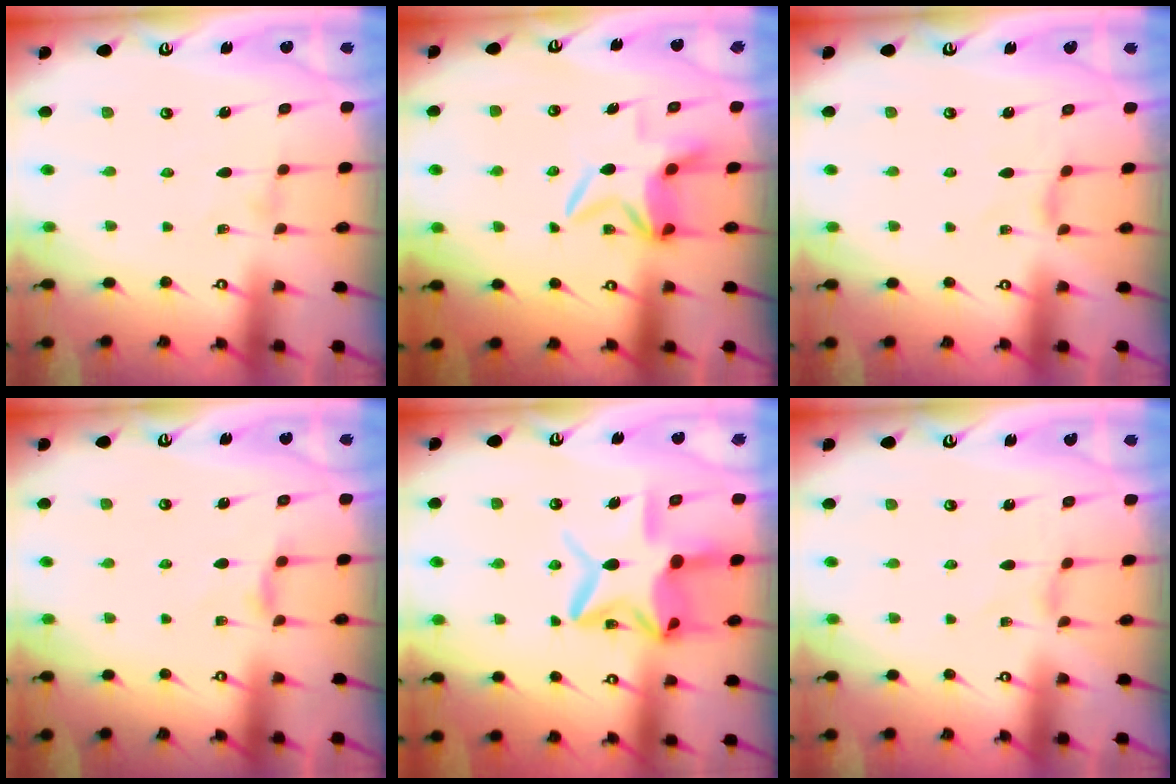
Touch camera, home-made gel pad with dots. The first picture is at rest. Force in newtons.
{"total": 6.0, "press": 5.8, "slide": 1.5}
{"total": 1.7, "press": 1.6, "slide": 0.4}
{"total": 4.6, "press": 4.5, "slide": 0.7}
{"total": 15.6, "press": 15.6, "slide": 1.1}
{"total": 0.0}